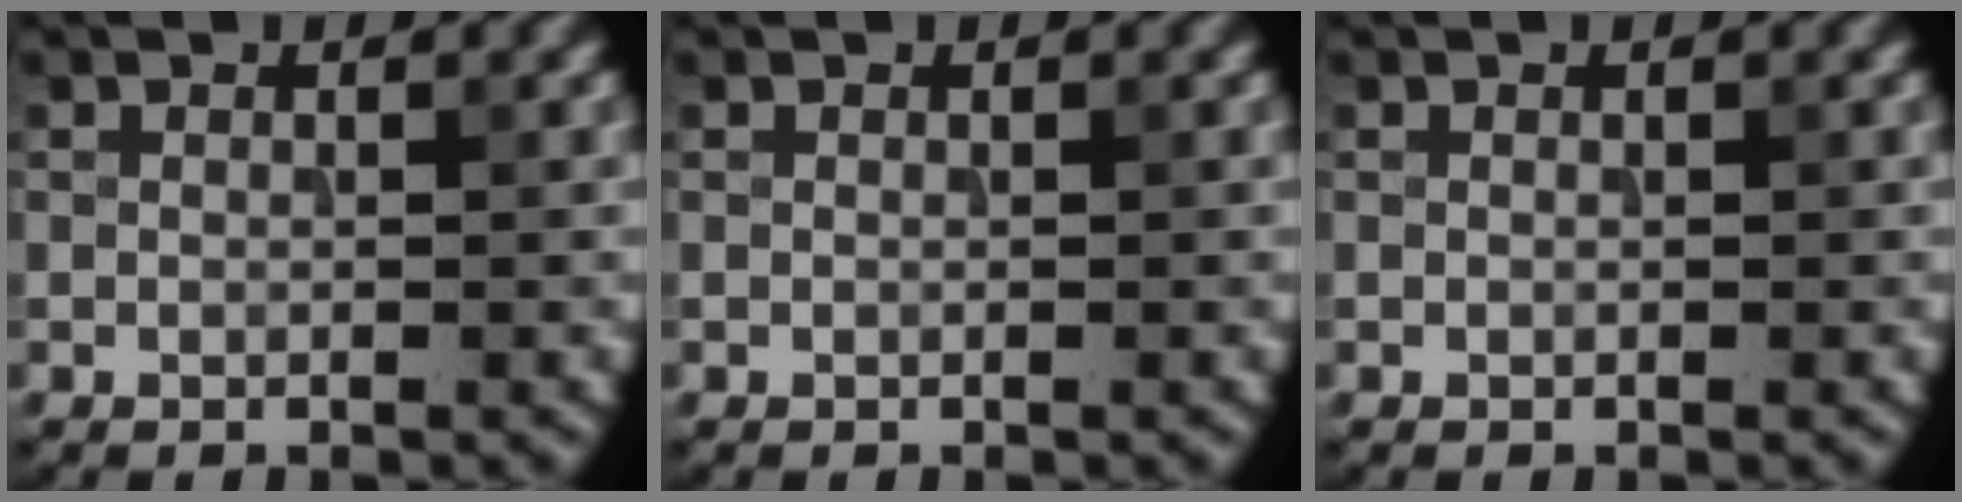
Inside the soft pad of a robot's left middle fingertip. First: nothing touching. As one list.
[{"total": 0.0}, {"total": 0.0}]